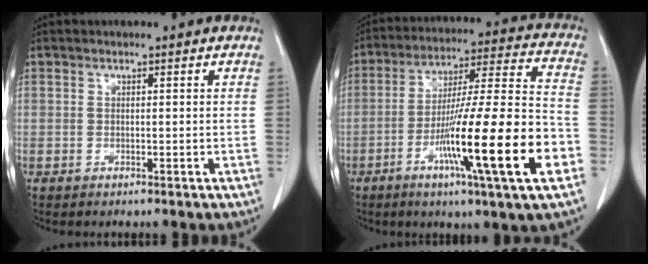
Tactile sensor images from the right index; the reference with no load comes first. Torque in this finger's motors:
{"motor_torque": [2.14, 0.00, 1.05, 0.21]}